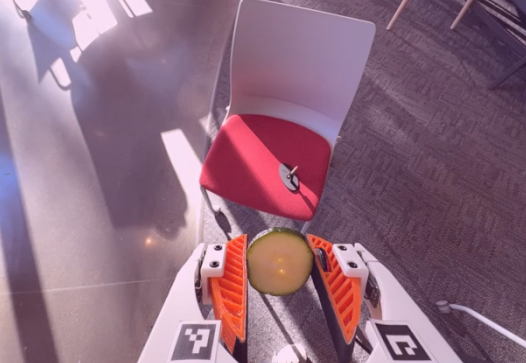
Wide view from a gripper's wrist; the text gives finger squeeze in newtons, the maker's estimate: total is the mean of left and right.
{"total": 6.0, "left": 6.0, "right": 6.0}